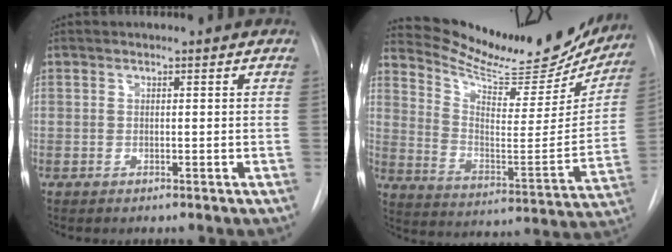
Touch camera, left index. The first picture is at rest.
{"total": 24.6, "force": [22.1, 6.0, 9.0], "torque": [-0.138, -0.053, 0.306]}